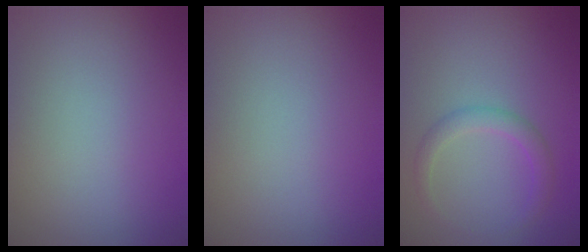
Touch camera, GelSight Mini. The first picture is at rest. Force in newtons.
{"total": 0.0}
{"total": 2.0, "press": 2.0, "slide": 0.1}